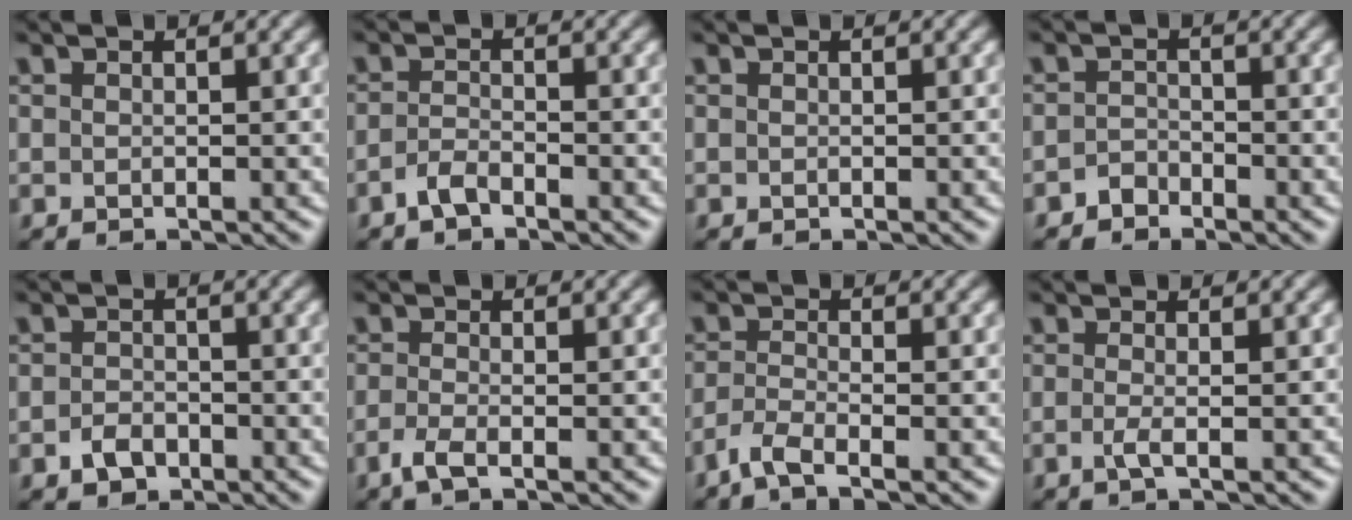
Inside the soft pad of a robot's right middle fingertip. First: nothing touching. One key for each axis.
{"total": 1.6, "fx": -1.2, "fy": 0.6, "fz": 0.9, "tx": -0.023, "ty": 0.003, "tz": -0.028}
{"total": 0.0}
{"total": 1.3, "fx": -1.1, "fy": 0.7, "fz": 0.2, "tx": -0.001, "ty": 0.006, "tz": -0.022}
{"total": 1.9, "fx": -1.1, "fy": 1.3, "fz": 0.9, "tx": -0.015, "ty": 0.002, "tz": -0.023}
{"total": 1.9, "fx": -1.1, "fy": 0.5, "fz": 1.5, "tx": -0.036, "ty": -0.008, "tz": -0.030}
{"total": 2.3, "fx": -1.8, "fy": 0.3, "fz": 1.5, "tx": -0.035, "ty": -0.006, "tz": -0.047}
{"total": 1.5, "fx": -0.3, "fy": 0.4, "fz": 1.4, "tx": -0.026, "ty": -0.005, "tz": -0.009}